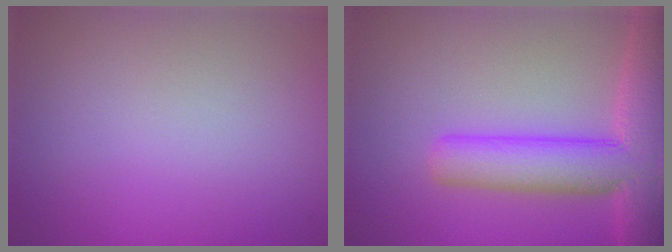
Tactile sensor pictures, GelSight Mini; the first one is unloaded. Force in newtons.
{"total": 8.9, "press": 8.9, "slide": 0.4}